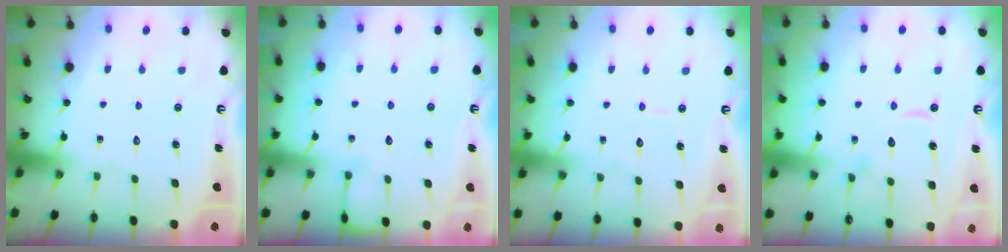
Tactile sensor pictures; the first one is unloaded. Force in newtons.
{"total": 3.2, "press": 3.2, "slide": 0.4}
{"total": 3.0, "press": 3.0, "slide": 0.4}
{"total": 10.3, "press": 10.2, "slide": 0.9}